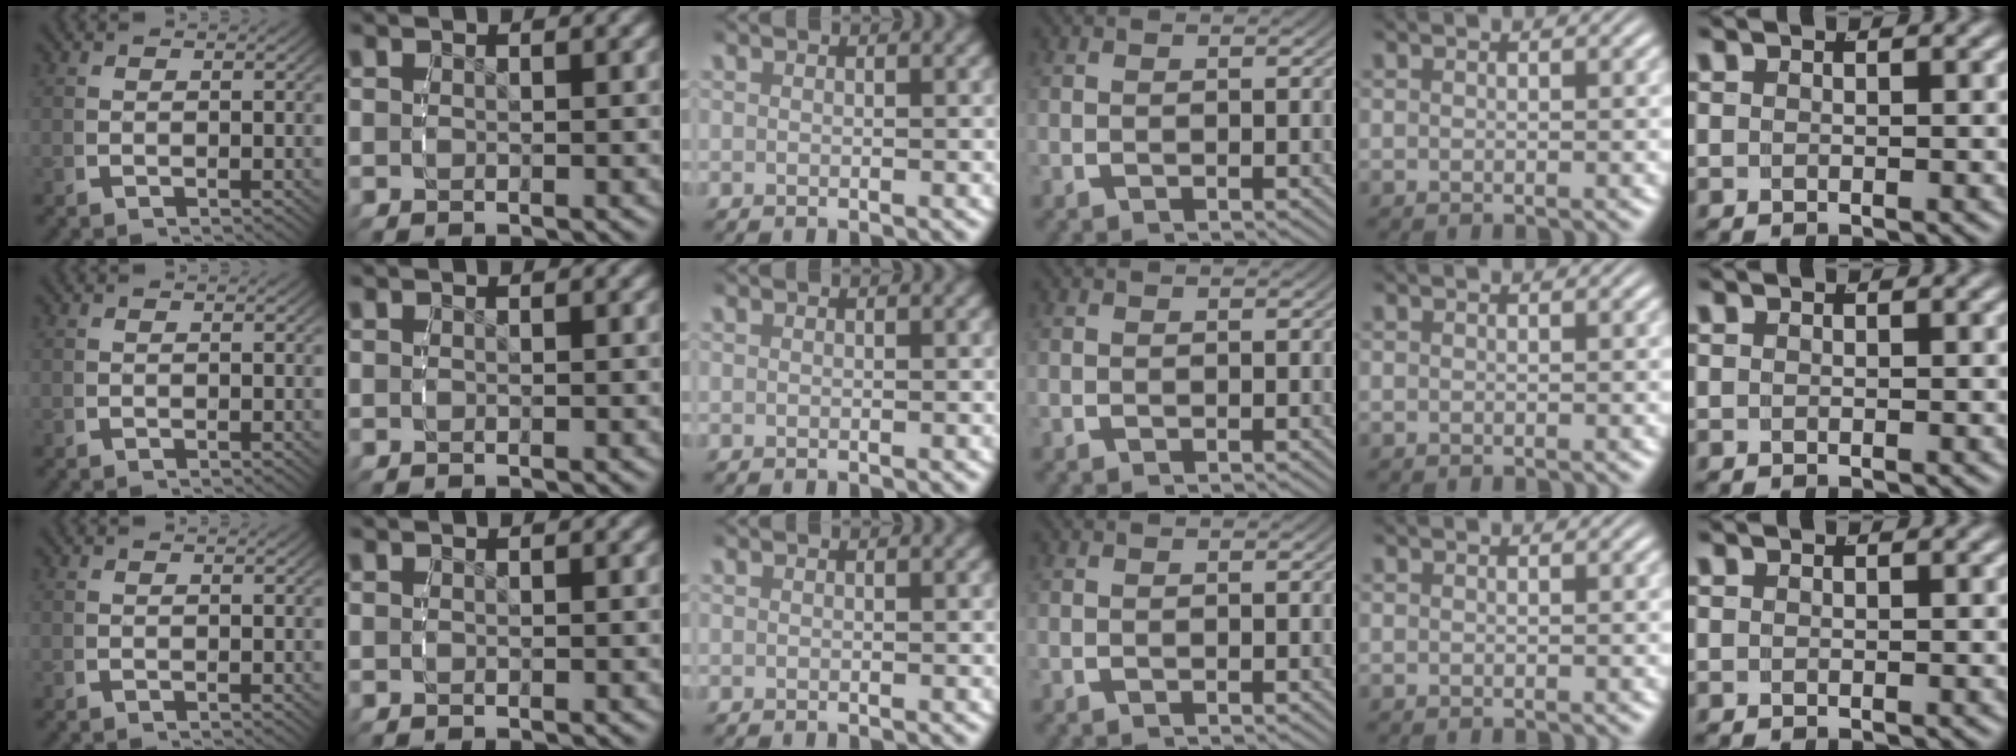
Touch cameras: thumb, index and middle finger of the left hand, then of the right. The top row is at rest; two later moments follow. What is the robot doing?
{"motion": "reach", "object": "backpack"}